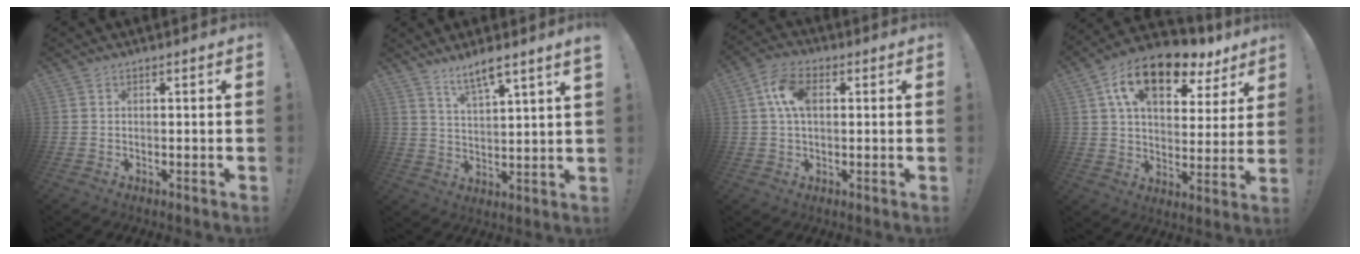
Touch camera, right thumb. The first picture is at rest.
{"total": 7.5, "force": [6.1, 0.3, 4.4], "torque": [-0.070, -0.040, 0.104]}
{"total": 9.3, "force": [2.1, 5.8, 6.9], "torque": [-0.130, 0.008, 0.038]}
{"total": 17.1, "force": [9.8, 8.9, 10.8], "torque": [-0.172, -0.052, 0.169]}